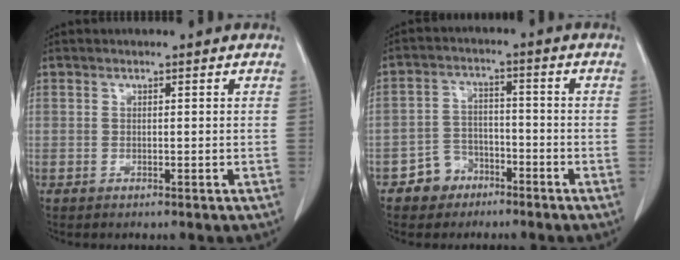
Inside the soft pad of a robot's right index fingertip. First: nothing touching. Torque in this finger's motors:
{"motor_torque": [0.00, -0.21, -0.25, -0.11]}